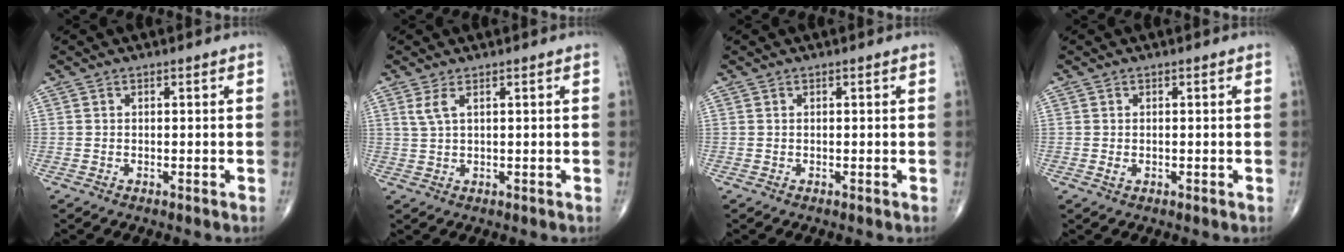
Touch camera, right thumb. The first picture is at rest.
{"total": 2.3, "force": [1.1, 0.6, 1.9], "torque": [-0.052, 0.003, 0.031]}
{"total": 0.0}
{"total": 0.9, "force": [-0.1, 0.6, 0.7], "torque": [-0.014, 0.001, -0.001]}